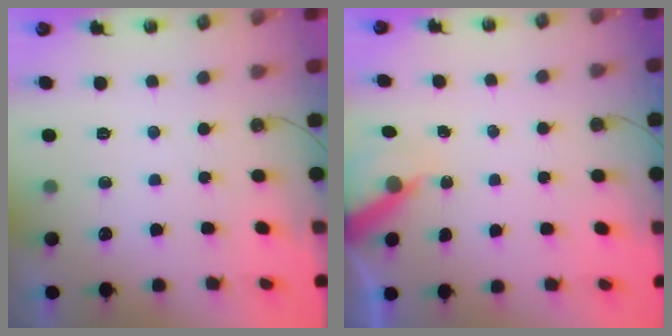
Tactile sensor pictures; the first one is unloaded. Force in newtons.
{"total": 6.7, "press": 6.7, "slide": 0.5}